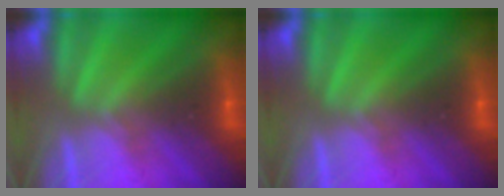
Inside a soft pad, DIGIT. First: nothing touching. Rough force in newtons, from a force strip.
{"total": 0.0}